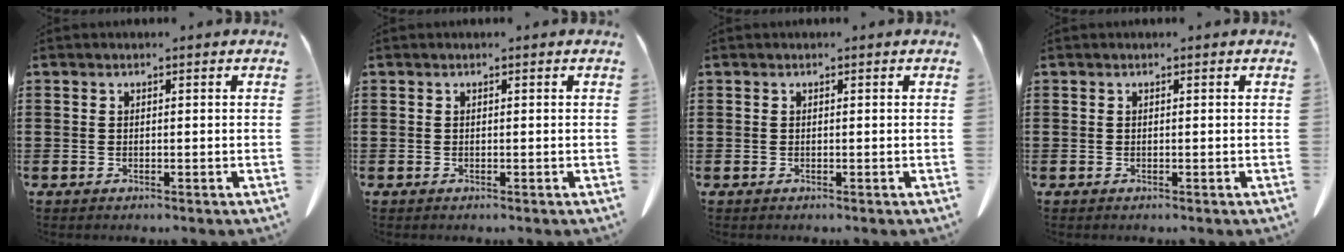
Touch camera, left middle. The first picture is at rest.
{"total": 0.0}
{"total": 0.0}
{"total": 0.0}